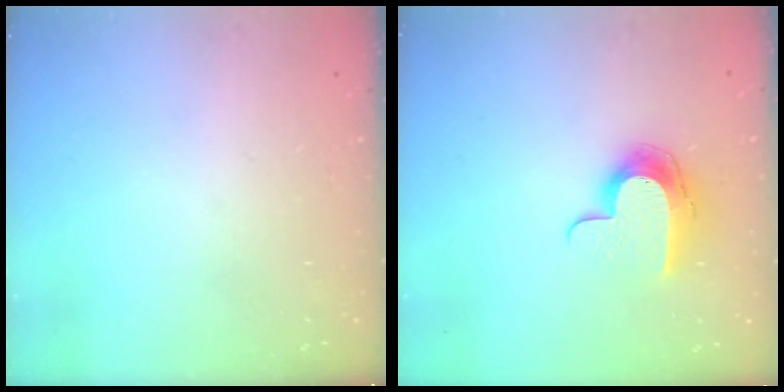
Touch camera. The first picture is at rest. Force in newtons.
{"total": 12.3, "press": 12.3, "slide": 0.9}